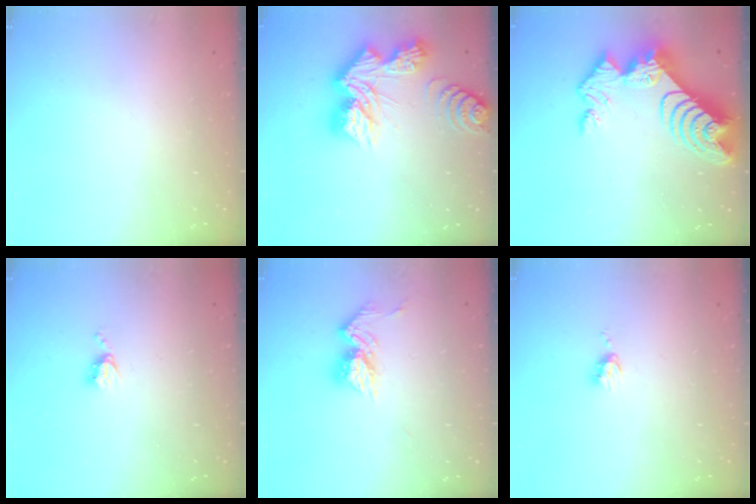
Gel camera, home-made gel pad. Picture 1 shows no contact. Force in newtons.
{"total": 19.3, "press": 19.2, "slide": 1.6}
{"total": 13.9, "press": 13.8, "slide": 1.3}
{"total": 4.3, "press": 4.2, "slide": 0.6}
{"total": 10.8, "press": 10.8, "slide": 1.0}
{"total": 4.8, "press": 4.8, "slide": 0.6}